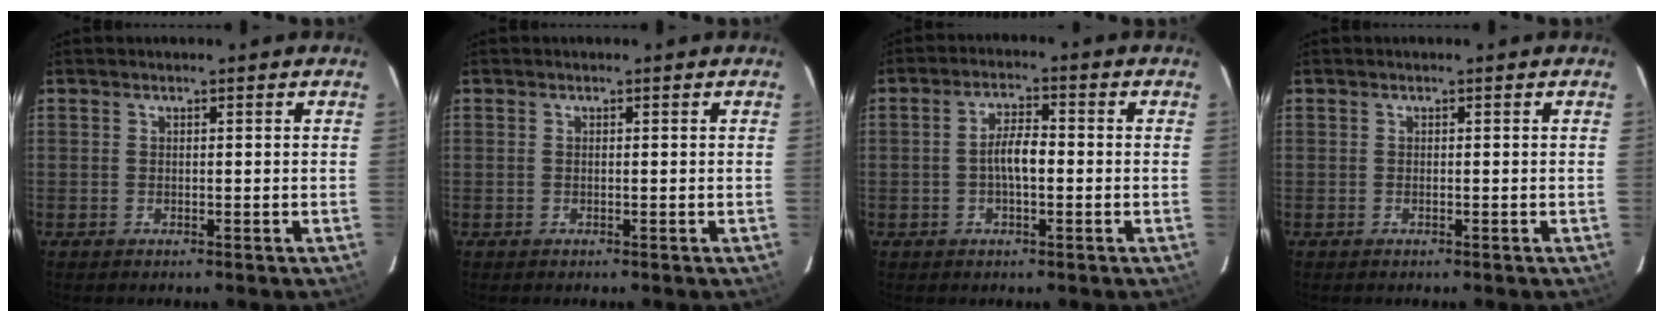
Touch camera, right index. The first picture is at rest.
{"total": 0.0}
{"total": 4.6, "force": [-0.8, 1.5, 4.3], "torque": [-0.080, 0.009, -0.015]}
{"total": 0.0}